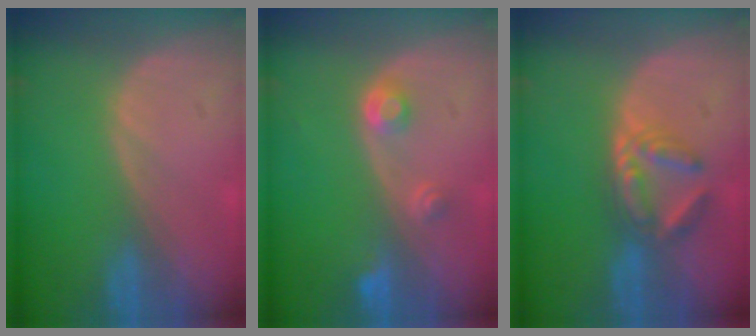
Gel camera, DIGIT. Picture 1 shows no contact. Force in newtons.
{"total": 2.9, "press": 2.7, "slide": 1.0}
{"total": 5.8, "press": 5.0, "slide": 2.8}